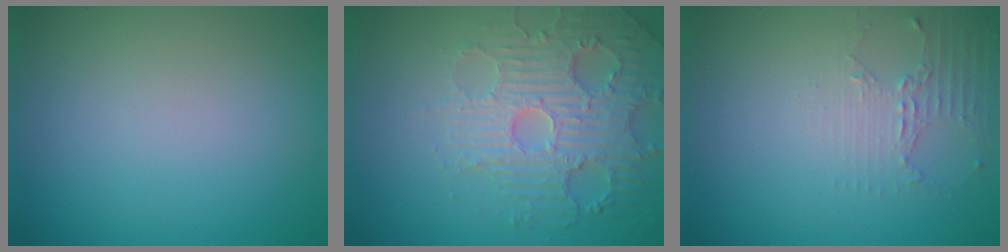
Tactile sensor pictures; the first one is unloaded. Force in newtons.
{"total": 4.9, "press": 4.4, "slide": 2.3}
{"total": 2.0, "press": 1.5, "slide": 1.4}